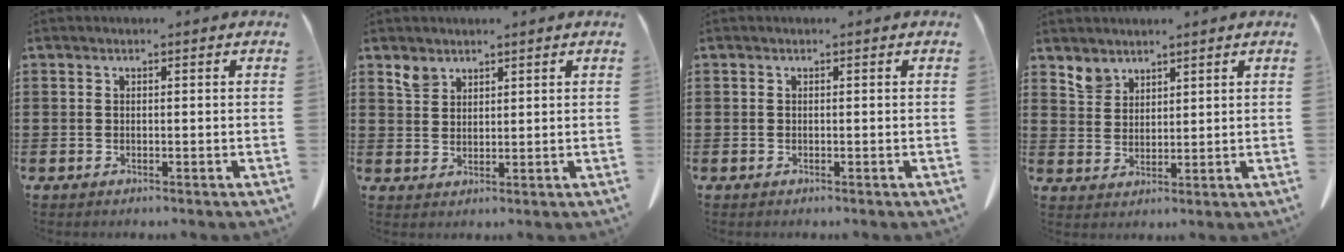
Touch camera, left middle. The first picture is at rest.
{"total": 2.4, "force": [2.0, 1.2, 0.5], "torque": [-0.015, 0.002, 0.039]}
{"total": 0.0}
{"total": 3.2, "force": [2.7, 1.7, 0.3], "torque": [-0.017, 0.003, 0.053]}